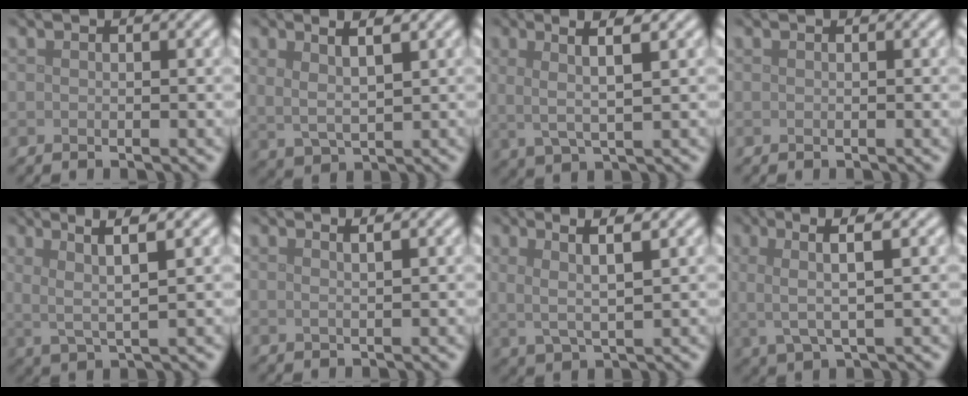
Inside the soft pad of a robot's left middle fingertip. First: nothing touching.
{"total": 3.7, "force": [1.9, 1.5, 2.8], "torque": [-0.056, 0.002, 0.031]}
{"total": 3.8, "force": [1.2, 0.8, 3.5], "torque": [-0.071, 0.001, 0.025]}
{"total": 0.0}
{"total": 3.9, "force": [1.6, 0.6, 3.4], "torque": [-0.069, 0.001, 0.034]}
{"total": 1.5, "force": [0.9, 0.5, 1.0], "torque": [-0.010, -0.001, 0.006]}
{"total": 3.6, "force": [1.5, 0.8, 3.2], "torque": [-0.065, -0.003, 0.030]}
{"total": 4.0, "force": [0.9, 0.9, 3.8], "torque": [-0.075, 0.005, 0.018]}